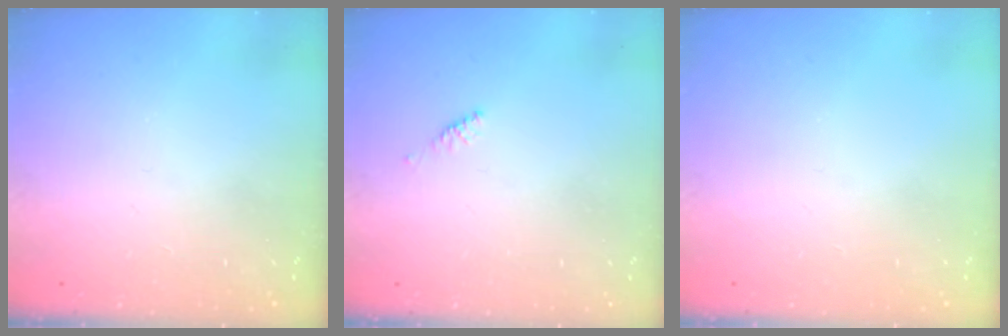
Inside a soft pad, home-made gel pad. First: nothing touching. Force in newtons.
{"total": 2.4, "press": 2.3, "slide": 0.7}
{"total": 0.0}